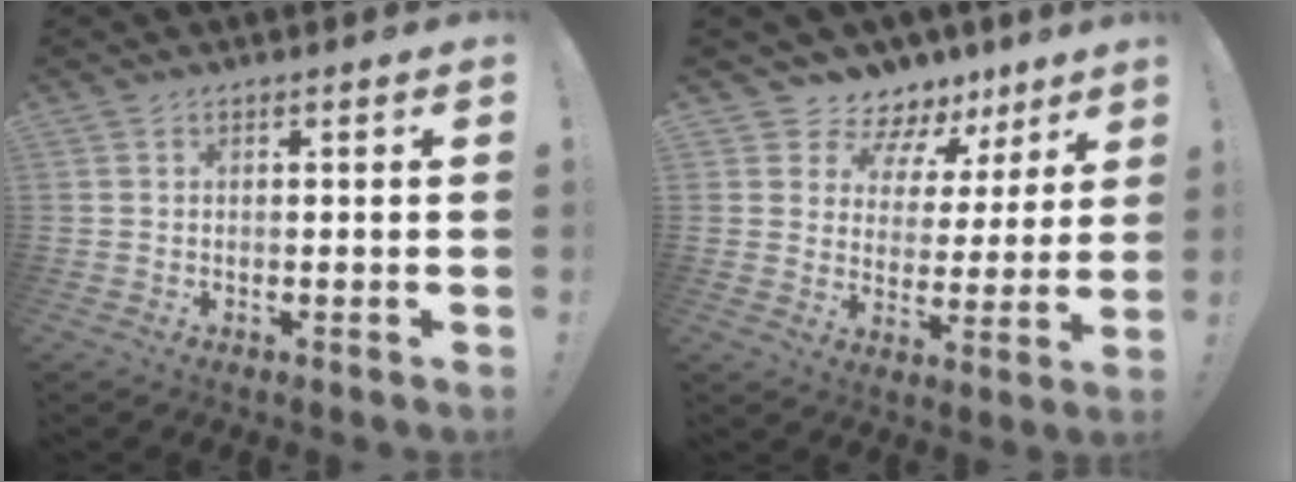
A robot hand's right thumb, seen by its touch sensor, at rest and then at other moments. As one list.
[{"total": 7.6, "force": [5.9, 4.6, 1.2], "torque": [-0.025, -0.053, 0.111]}]